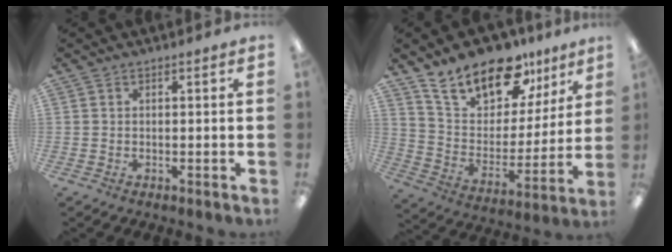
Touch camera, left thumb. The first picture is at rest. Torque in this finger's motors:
{"motor_torque": [1.75, 1.64, 1.22, -1.55, 0.23]}